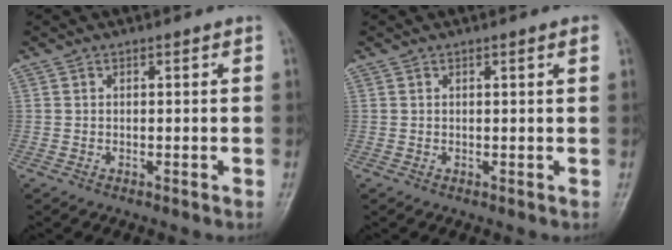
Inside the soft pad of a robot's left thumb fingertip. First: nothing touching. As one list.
[{"total": 1.3, "force": [0.6, 0.0, 1.1], "torque": [-0.019, 0.000, 0.008]}]